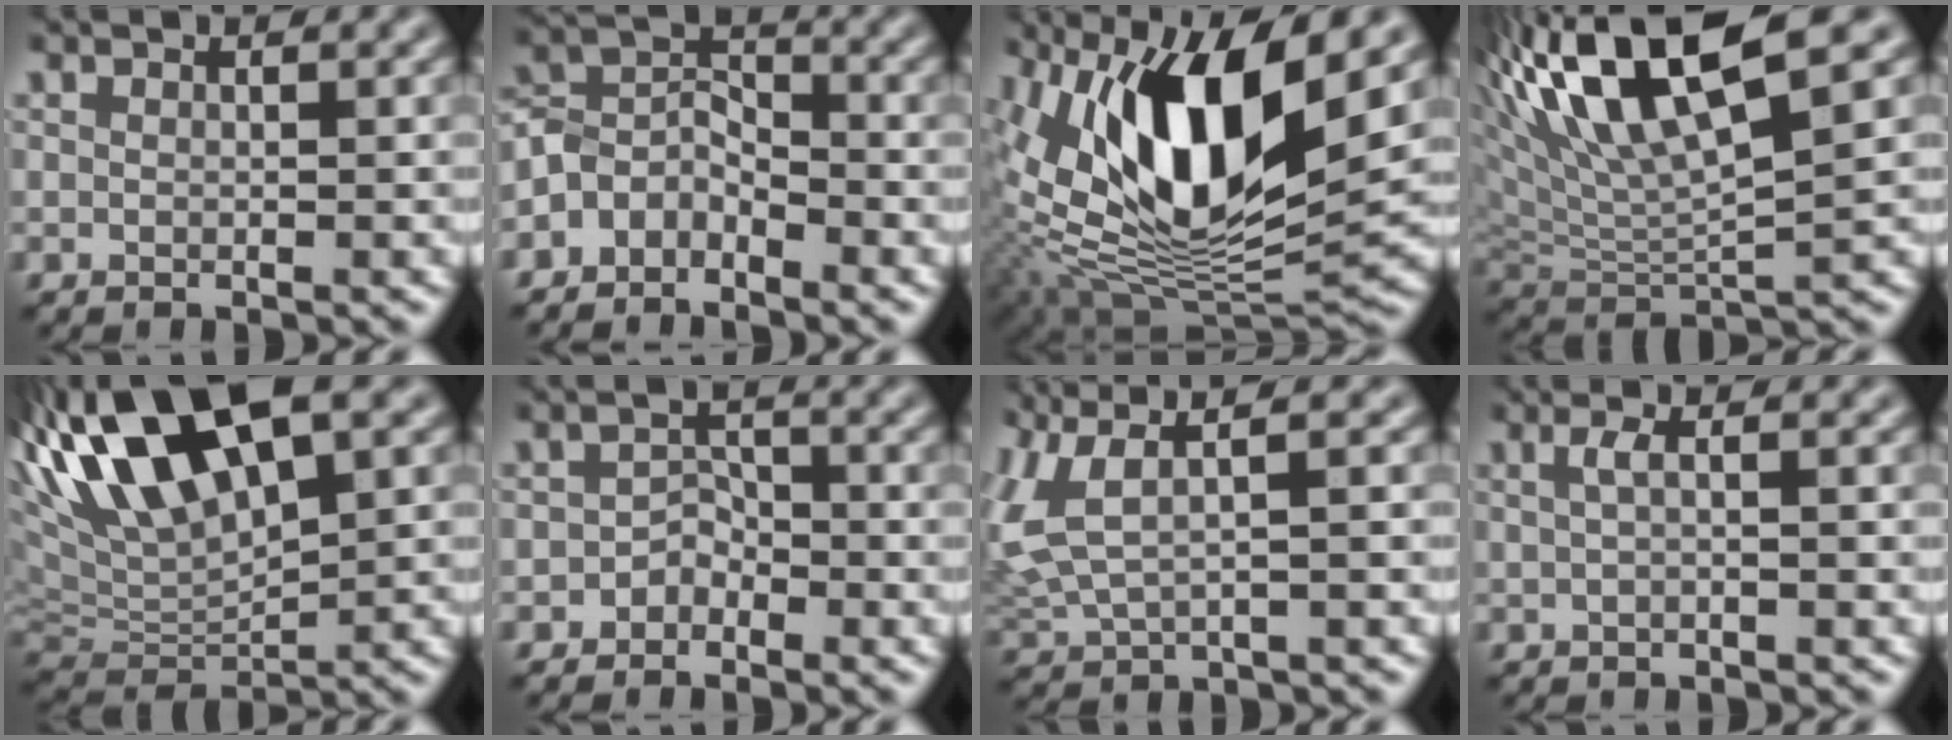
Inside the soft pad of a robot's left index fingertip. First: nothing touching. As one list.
[{"total": 3.4, "force": [-2.5, 2.0, 1.0], "torque": [-0.019, 0.009, -0.058]}, {"total": 13.2, "force": [3.5, 5.3, 11.6], "torque": [-0.214, -0.006, 0.067]}, {"total": 11.9, "force": [5.6, 3.2, 9.9], "torque": [-0.187, 0.022, 0.101]}, {"total": 12.0, "force": [6.1, 4.9, 9.1], "torque": [-0.182, 0.024, 0.111]}, {"total": 1.7, "force": [-1.3, 1.0, 0.4], "torque": [-0.003, 0.009, -0.021]}, {"total": 5.0, "force": [2.3, 1.7, 4.2], "torque": [-0.112, 0.009, 0.051]}, {"total": 1.4, "force": [0.1, 0.4, 1.3], "torque": [-0.026, 0.004, 0.000]}]